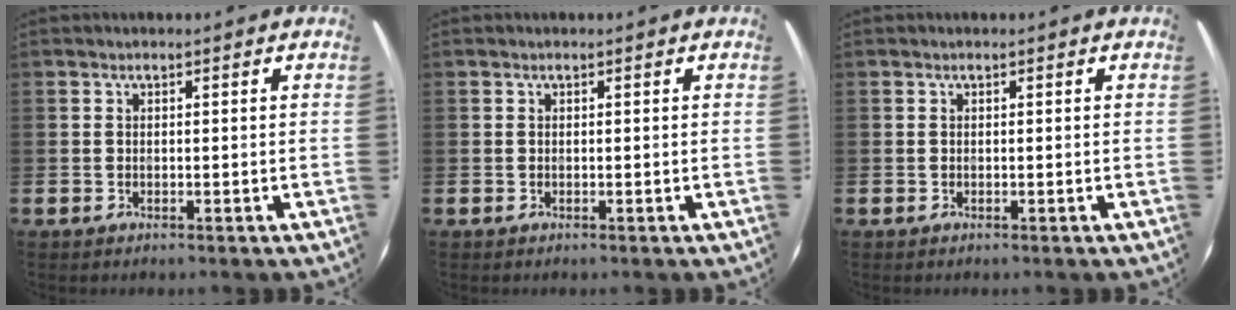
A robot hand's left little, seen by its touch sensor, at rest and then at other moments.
{"total": 0.0}
{"total": 0.0}